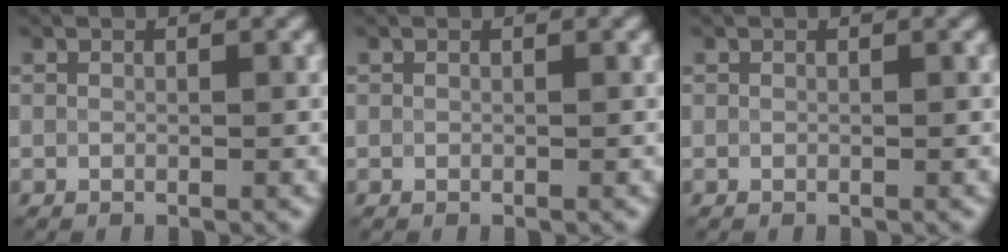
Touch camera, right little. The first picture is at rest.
{"total": 0.0}
{"total": 0.0}